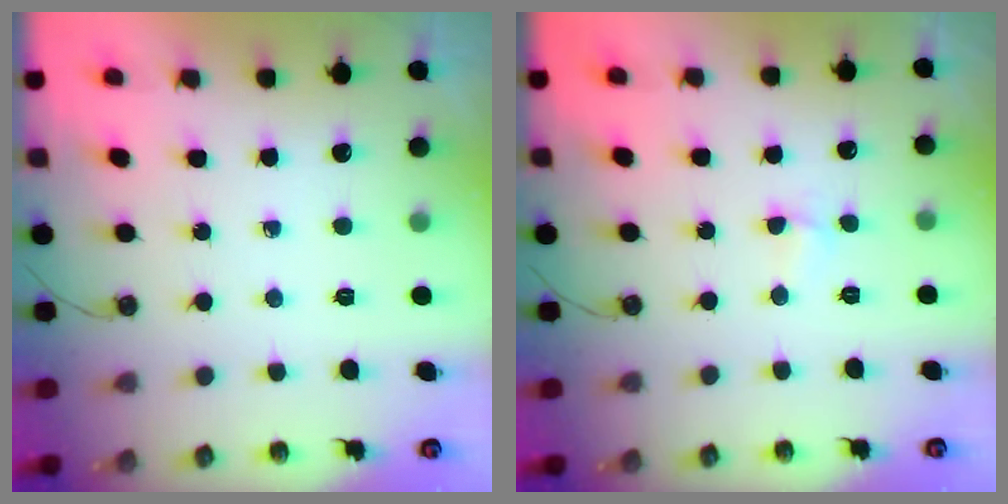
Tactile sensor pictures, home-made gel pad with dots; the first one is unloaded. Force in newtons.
{"total": 2.3, "press": 2.2, "slide": 0.5}